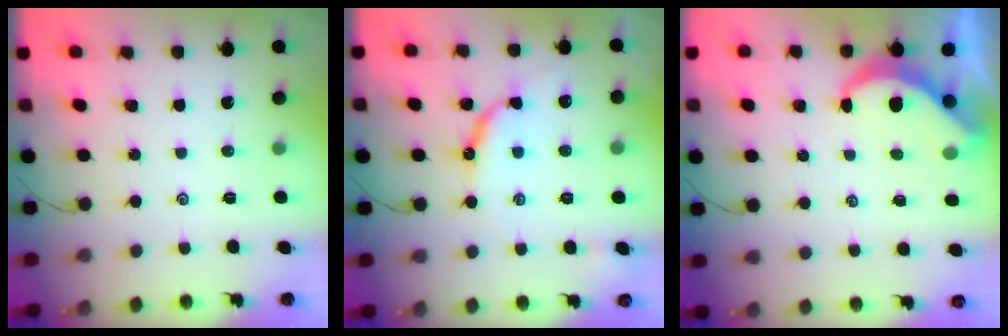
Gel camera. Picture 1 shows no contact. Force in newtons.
{"total": 8.7, "press": 8.6, "slide": 0.9}
{"total": 6.2, "press": 6.2, "slide": 0.2}